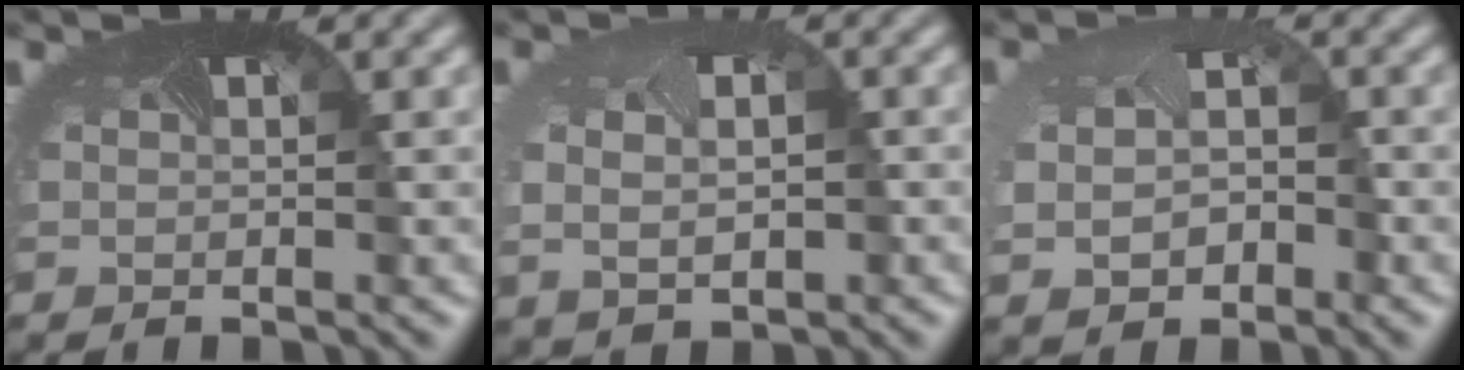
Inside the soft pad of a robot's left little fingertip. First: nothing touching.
{"total": 4.7, "force": [-0.2, 3.6, 3.1], "torque": [-0.049, -0.007, -0.004]}
{"total": 4.3, "force": [-0.8, 3.1, 2.9], "torque": [-0.062, -0.020, -0.006]}